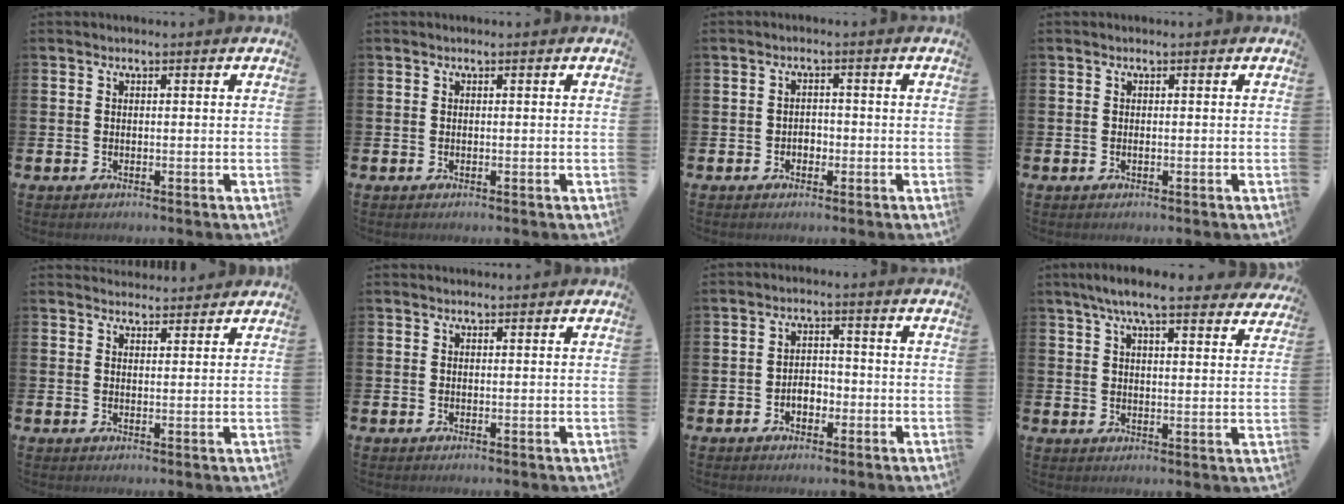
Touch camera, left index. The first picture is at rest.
{"total": 0.0}
{"total": 1.6, "force": [-0.6, 1.3, 0.6], "torque": [-0.005, -0.001, -0.017]}
{"total": 0.0}
{"total": 2.8, "force": [2.8, 0.6, -0.3], "torque": [0.009, -0.019, 0.049]}
{"total": 0.6, "force": [0.6, 0.1, 0.0], "torque": [0.011, -0.004, 0.010]}
{"total": 2.8, "force": [-1.1, 1.9, 1.8], "torque": [-0.026, 0.001, -0.026]}
{"total": 7.2, "force": [6.4, 1.0, 3.1], "torque": [-0.069, -0.022, 0.112]}